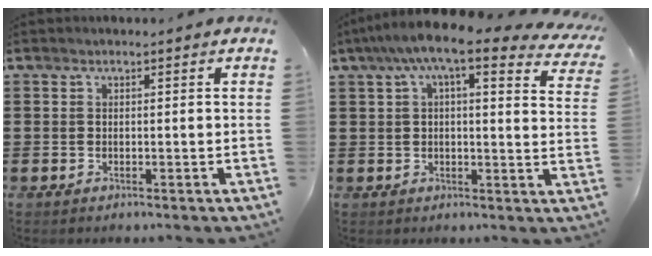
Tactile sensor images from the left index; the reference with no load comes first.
{"total": 8.4, "force": [6.0, 0.9, 5.8], "torque": [-0.123, -0.016, 0.101]}